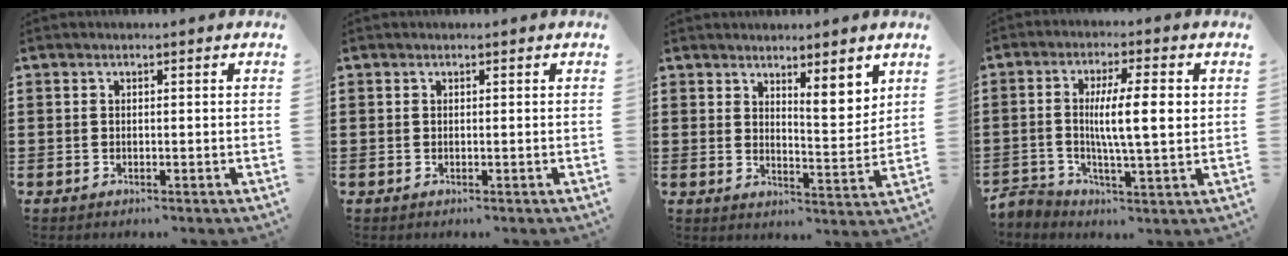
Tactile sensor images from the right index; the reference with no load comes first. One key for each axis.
{"total": 0.0}
{"total": 5.4, "fx": 4.2, "fy": 1.3, "fz": 3.1, "tx": -0.048, "ty": -0.019, "tz": 0.070}
{"total": 8.6, "fx": 0.7, "fy": 2.5, "fz": 8.1, "tx": -0.142, "ty": 0.004, "tz": 0.010}